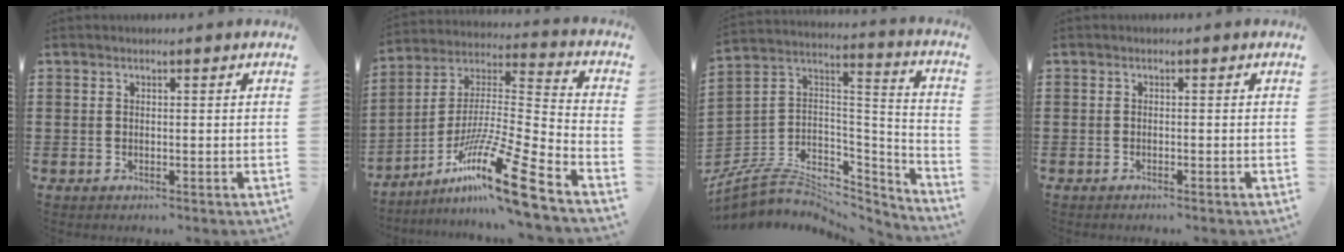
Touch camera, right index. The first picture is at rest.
{"total": 16.6, "force": [-11.2, 1.1, 12.2], "torque": [-0.218, 0.018, -0.202]}
{"total": 7.6, "force": [-4.8, 4.9, 3.1], "torque": [-0.077, -0.004, -0.089]}
{"total": 0.6, "force": [-0.5, -0.1, 0.1], "torque": [-0.004, -0.003, -0.011]}